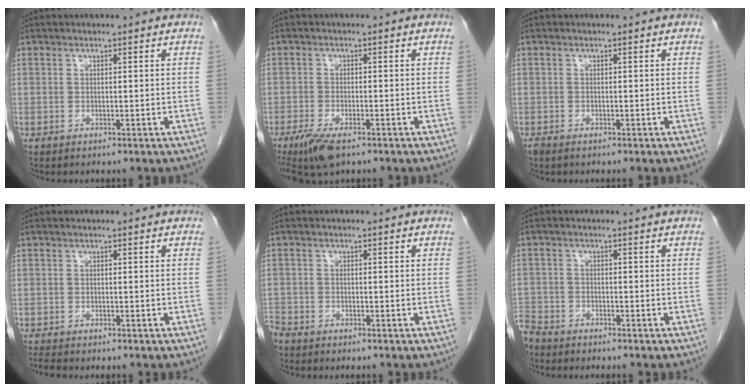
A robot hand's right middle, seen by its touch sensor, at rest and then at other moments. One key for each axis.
{"total": 6.1, "fx": -4.1, "fy": 1.8, "fz": 4.2, "tx": -0.081, "ty": -0.014, "tz": -0.071}
{"total": 1.7, "fx": -1.3, "fy": 0.6, "fz": 0.9, "tx": -0.019, "ty": -0.005, "tz": -0.019}
{"total": 1.7, "fx": -1.6, "fy": 0.1, "fz": 0.5, "tx": -0.013, "ty": -0.006, "tz": -0.027}
{"total": 2.7, "fx": -2.5, "fy": 0.9, "fz": 0.4, "tx": -0.007, "ty": -0.005, "tz": -0.048}
{"total": 5.1, "fx": -4.7, "fy": 1.9, "fz": 0.7, "tx": -0.013, "ty": -0.009, "tz": -0.091}